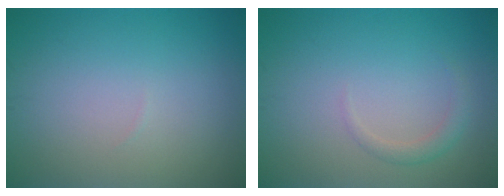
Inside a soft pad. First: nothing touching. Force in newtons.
{"total": 1.3, "press": 1.3, "slide": 0.1}